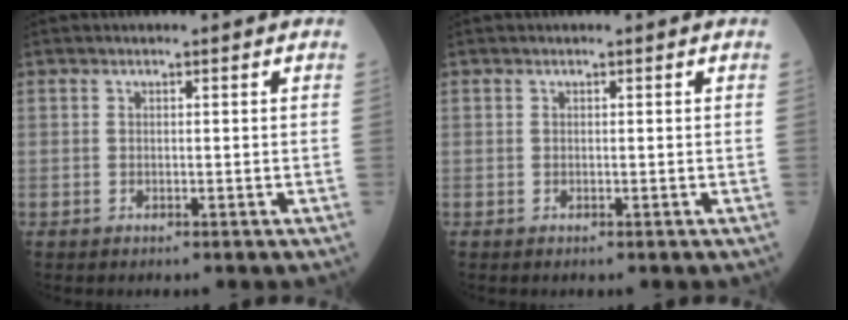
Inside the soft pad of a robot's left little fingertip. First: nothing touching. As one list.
[{"total": 0.0}]